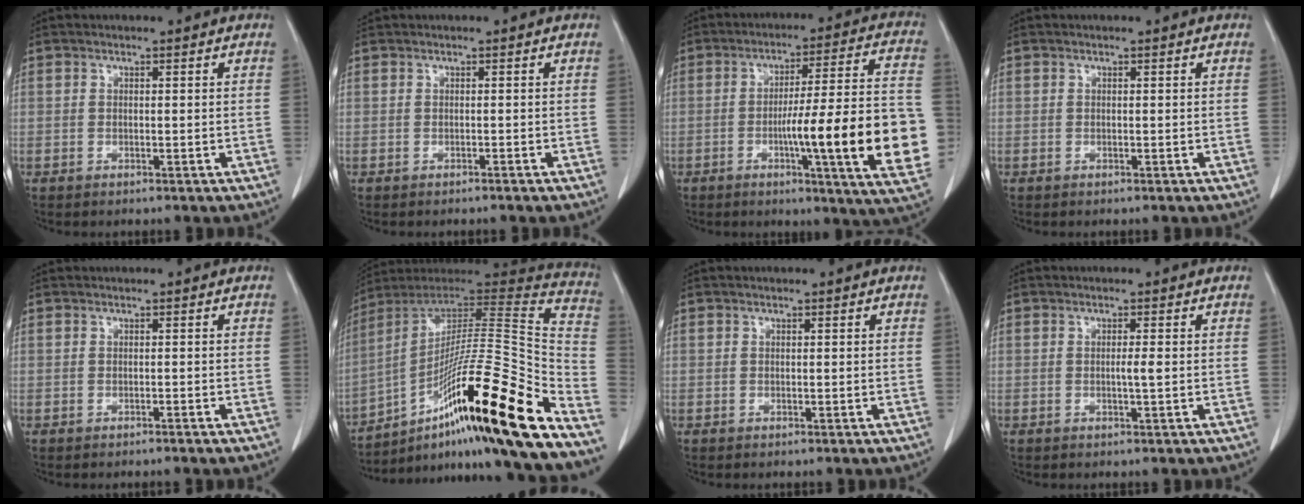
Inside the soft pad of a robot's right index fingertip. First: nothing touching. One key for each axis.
{"total": 0.6, "fx": -0.4, "fy": 0.1, "fz": 0.4, "tx": -0.014, "ty": 0.006, "tz": 0.000}
{"total": 20.3, "fx": -4.3, "fy": 0.5, "fz": 19.8, "tx": -0.216, "ty": 0.007, "tz": -0.055}
{"total": 0.0}
{"total": 0.6, "fx": -0.5, "fy": 0.1, "fz": 0.3, "tx": -0.010, "ty": -0.001, "tz": -0.004}
{"total": 31.8, "fx": -18.5, "fy": 1.3, "fz": 25.8, "tx": -0.315, "ty": 0.011, "tz": -0.303}
{"total": 0.0}
{"total": 1.3, "fx": -0.1, "fy": -0.2, "fz": 1.3, "tx": -0.026, "ty": -0.002, "tz": -0.003}